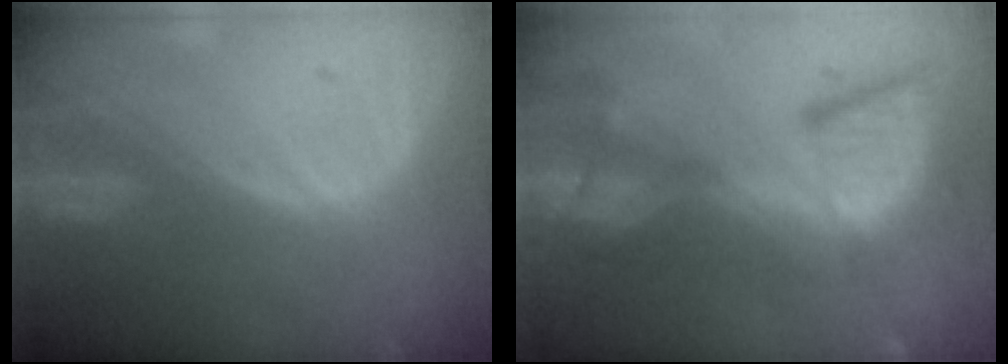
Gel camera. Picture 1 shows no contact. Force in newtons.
{"total": 13.2, "press": 11.2, "slide": 7.0}